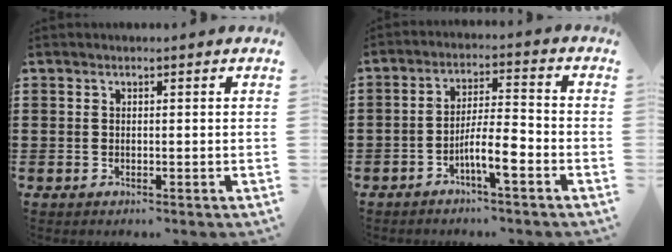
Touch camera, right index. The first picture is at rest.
{"total": 6.5, "force": [-3.3, 1.2, 5.5], "torque": [-0.107, 0.001, -0.063]}